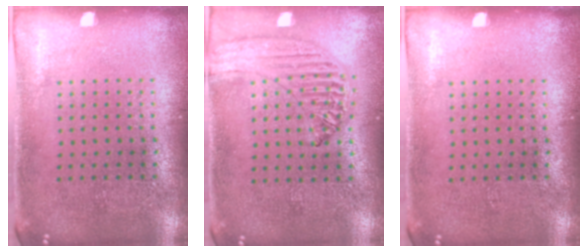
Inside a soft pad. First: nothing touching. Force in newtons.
{"total": 1.3, "press": 1.3, "slide": 0.1}
{"total": 0.0}